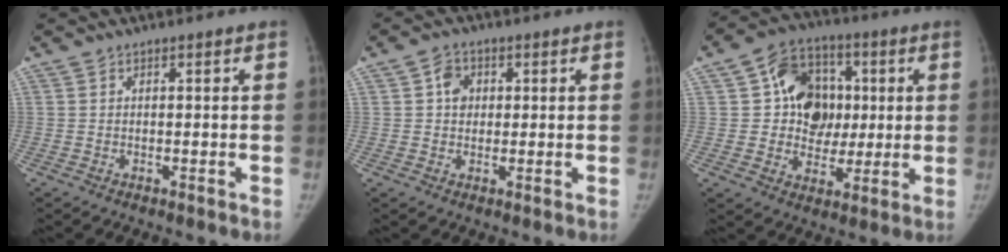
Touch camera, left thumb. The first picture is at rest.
{"total": 4.1, "force": [1.0, 3.4, 1.9], "torque": [-0.010, 0.001, 0.013]}
{"total": 14.3, "force": [2.3, 11.8, 7.8], "torque": [-0.069, 0.006, 0.037]}